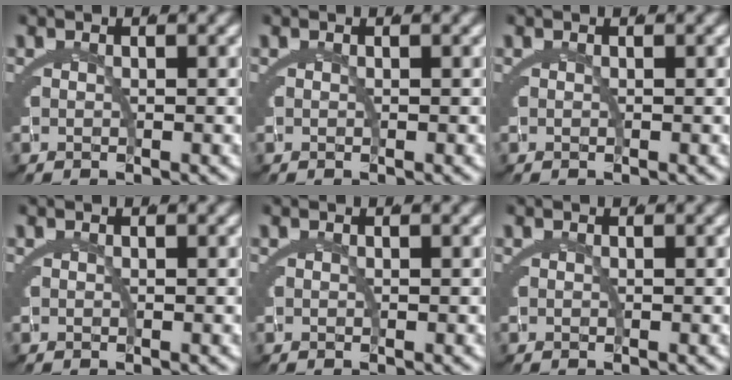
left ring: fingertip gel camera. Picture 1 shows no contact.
{"total": 0.0}
{"total": 0.0}
{"total": 0.0}
{"total": 0.0}
{"total": 0.0}